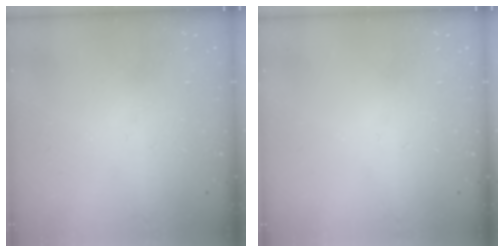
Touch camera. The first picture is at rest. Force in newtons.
{"total": 0.0}